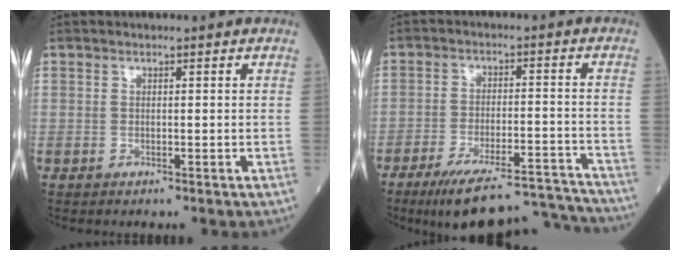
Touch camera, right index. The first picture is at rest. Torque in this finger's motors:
{"motor_torque": [0.91, -1.03, 0.12, 0.05]}